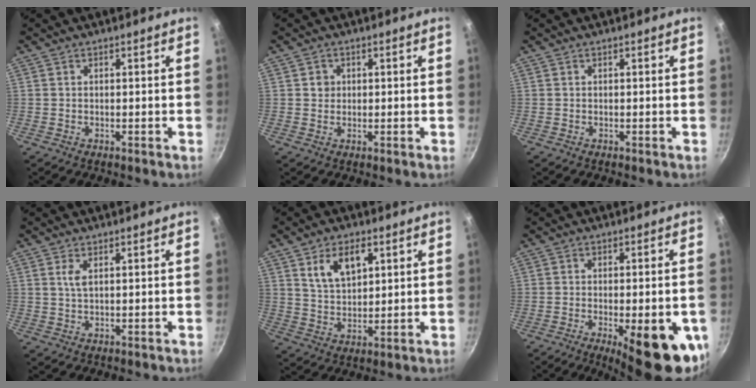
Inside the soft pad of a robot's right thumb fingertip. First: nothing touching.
{"total": 1.9, "force": [0.3, 1.8, 0.5], "torque": [0.000, 0.002, 0.003]}
{"total": 0.0}
{"total": 3.1, "force": [1.1, 1.5, 2.5], "torque": [-0.048, -0.004, 0.022]}
{"total": 8.6, "force": [3.8, 5.0, 5.9], "torque": [-0.086, -0.016, 0.075]}
{"total": 15.9, "force": [-5.5, 5.1, 14.0], "torque": [-0.153, 0.005, -0.067]}